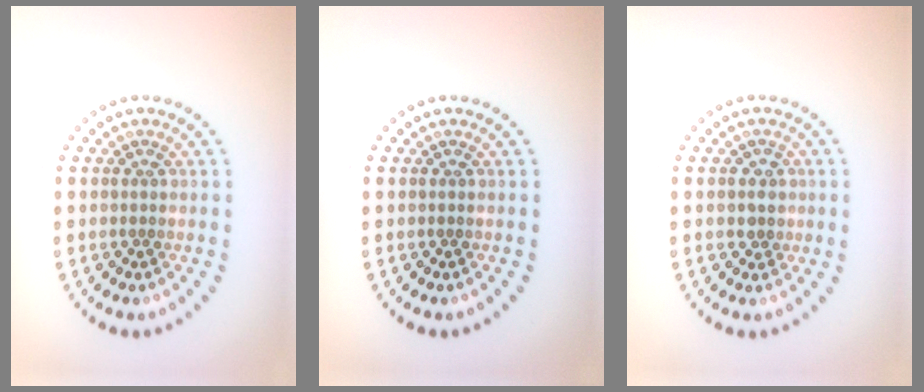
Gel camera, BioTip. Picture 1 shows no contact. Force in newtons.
{"total": 0.0}
{"total": 1.2, "press": 0.9, "slide": 0.7}